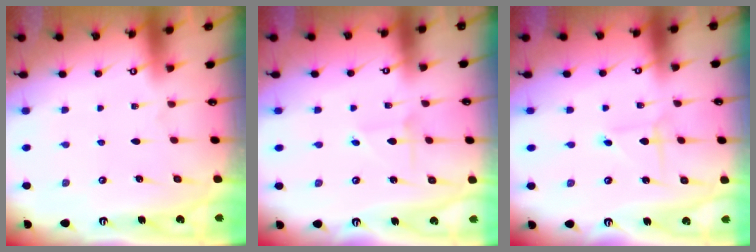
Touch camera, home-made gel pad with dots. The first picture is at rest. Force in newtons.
{"total": 1.3, "press": 1.3, "slide": 0.1}
{"total": 0.9, "press": 0.9, "slide": 0.0}